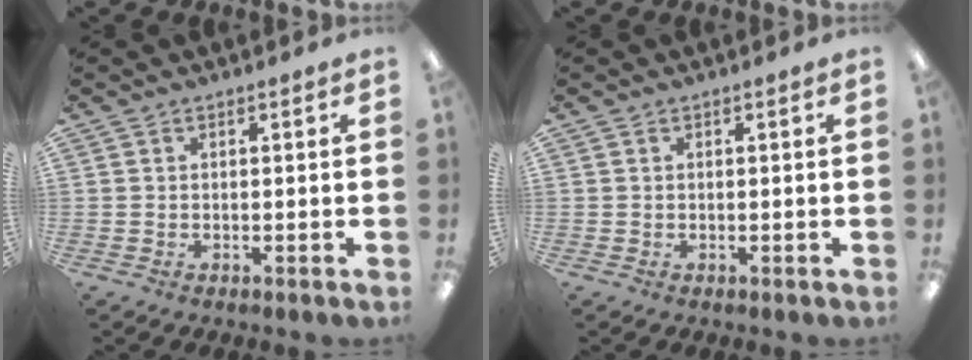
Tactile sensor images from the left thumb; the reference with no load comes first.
{"total": 0.0}